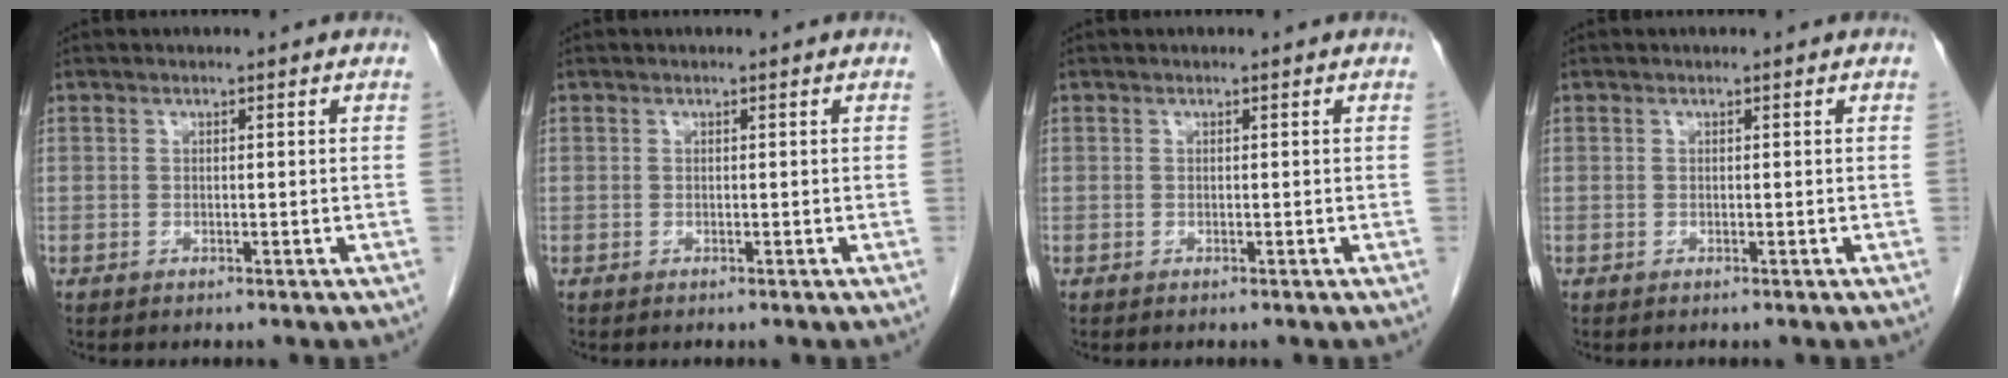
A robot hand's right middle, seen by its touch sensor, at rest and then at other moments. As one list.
[{"total": 0.0}, {"total": 0.0}, {"total": 0.0}]